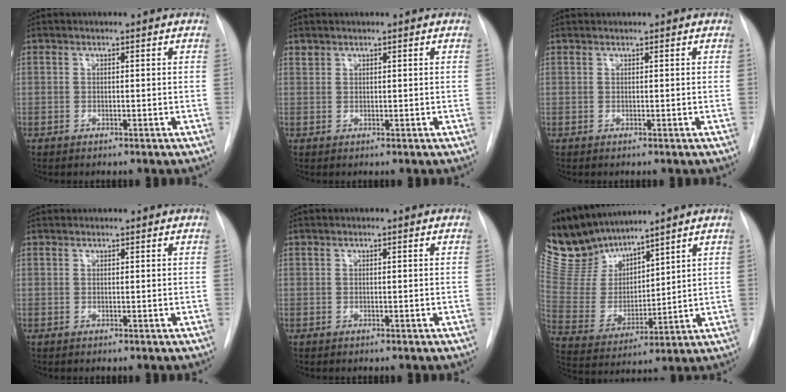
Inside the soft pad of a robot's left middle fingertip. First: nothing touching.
{"total": 0.7, "force": [0.7, 0.3, -0.1], "torque": [0.003, 0.004, 0.012]}
{"total": 0.6, "force": [0.6, 0.0, 0.0], "torque": [-0.004, 0.010, 0.013]}
{"total": 1.5, "force": [1.5, 0.3, 0.2], "torque": [-0.005, 0.019, 0.025]}
{"total": 0.0}
{"total": 11.8, "force": [11.1, 3.0, 2.7], "torque": [-0.075, 0.003, 0.240]}